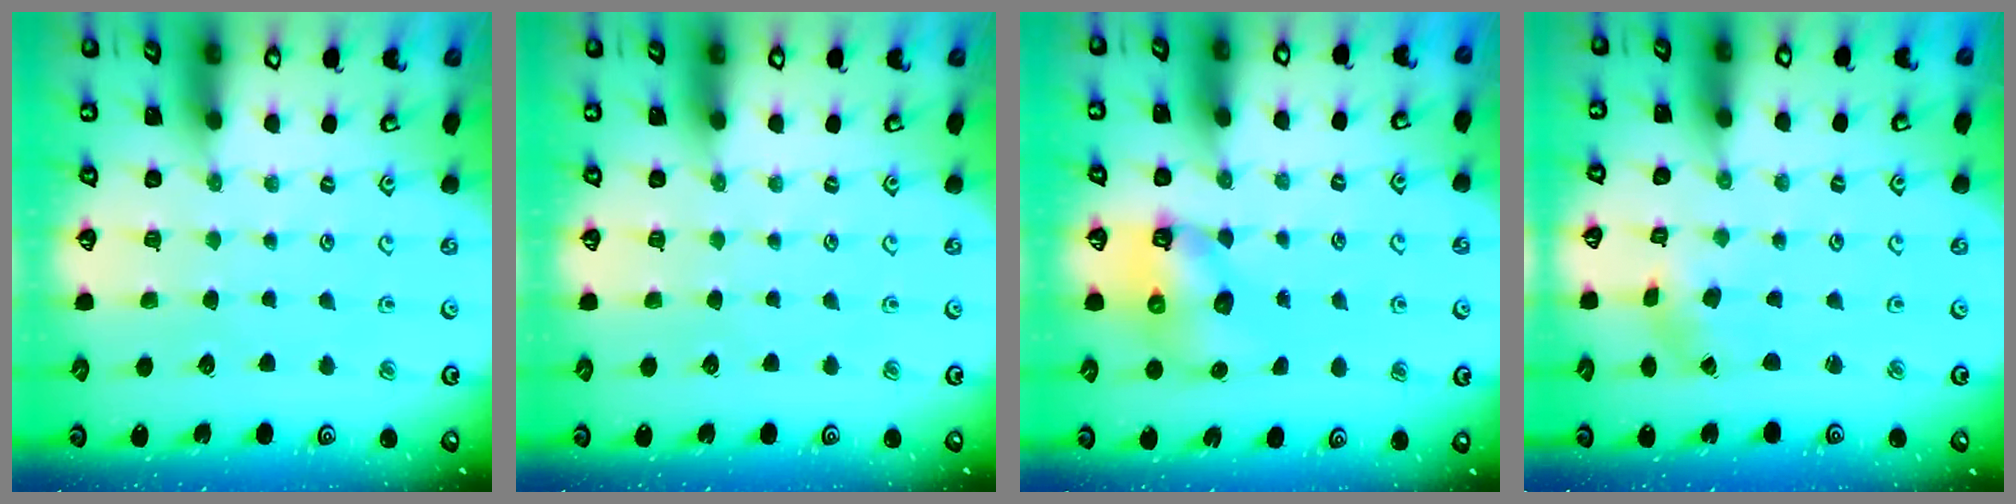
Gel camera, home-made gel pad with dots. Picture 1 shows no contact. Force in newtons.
{"total": 0.0}
{"total": 7.3, "press": 7.2, "slide": 0.9}
{"total": 2.7, "press": 2.3, "slide": 1.3}